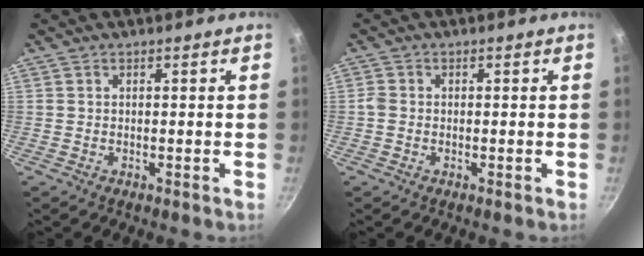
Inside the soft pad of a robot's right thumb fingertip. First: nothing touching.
{"total": 1.6, "force": [-0.4, 1.3, 0.8], "torque": [-0.016, 0.005, -0.010]}